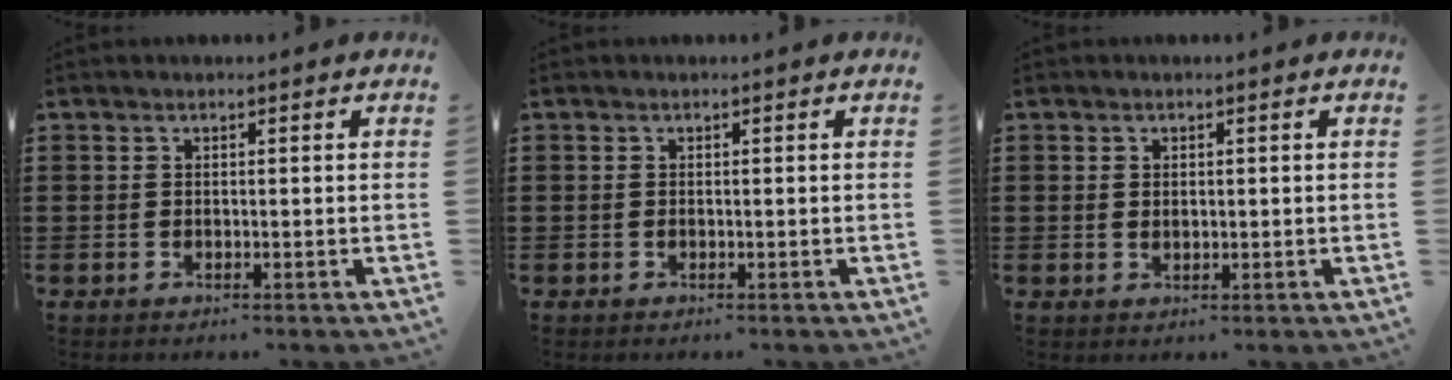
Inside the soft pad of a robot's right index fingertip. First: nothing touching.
{"total": 0.0}
{"total": 0.9, "force": [0.3, 0.6, 0.6], "torque": [-0.013, 0.006, 0.005]}